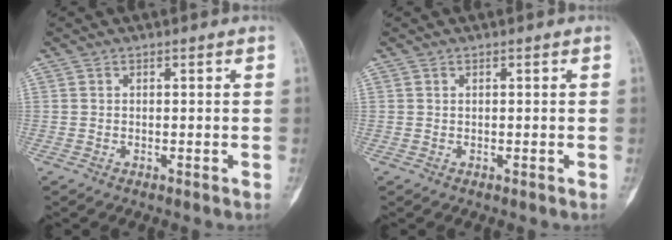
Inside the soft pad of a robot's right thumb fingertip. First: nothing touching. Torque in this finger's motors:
{"motor_torque": [-0.07, 0.41, 0.17, -0.29, 0.05]}